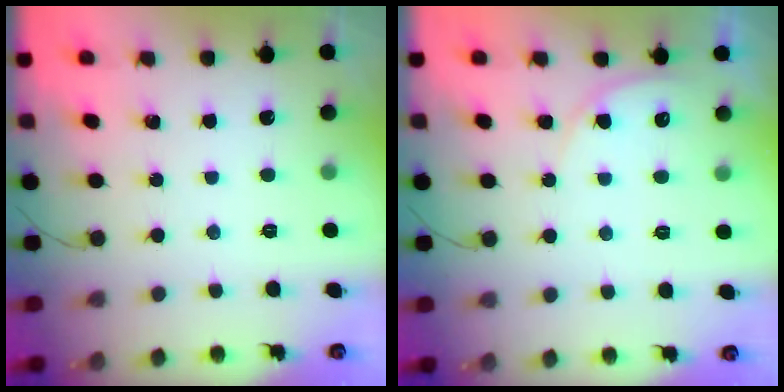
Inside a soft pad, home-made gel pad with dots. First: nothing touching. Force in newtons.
{"total": 4.9, "press": 4.9, "slide": 0.4}